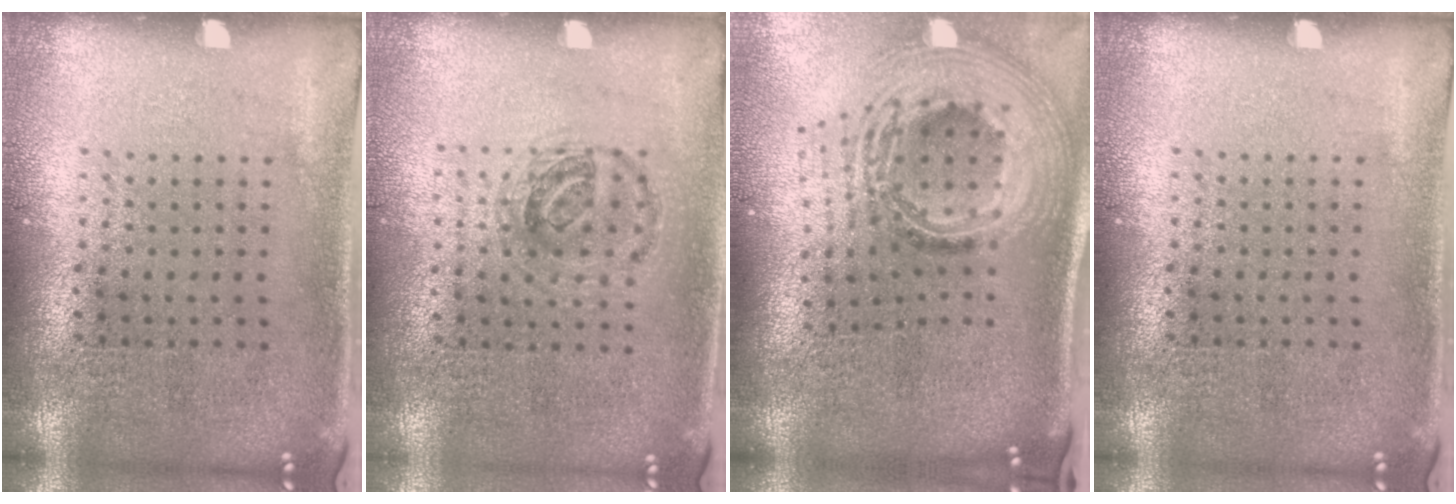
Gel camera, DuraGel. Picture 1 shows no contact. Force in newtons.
{"total": 0.9, "press": 0.9, "slide": 0.3}
{"total": 2.8, "press": 2.0, "slide": 2.0}
{"total": 0.0}